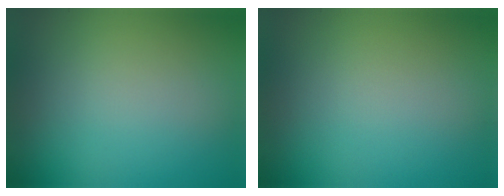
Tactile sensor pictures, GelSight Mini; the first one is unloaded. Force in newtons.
{"total": 0.0}